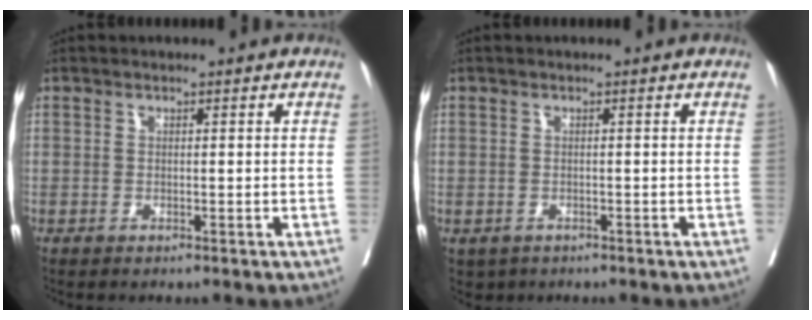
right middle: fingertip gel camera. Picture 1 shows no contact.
{"total": 2.2, "force": [-1.3, 1.7, 0.5], "torque": [-0.006, 0.000, -0.014]}